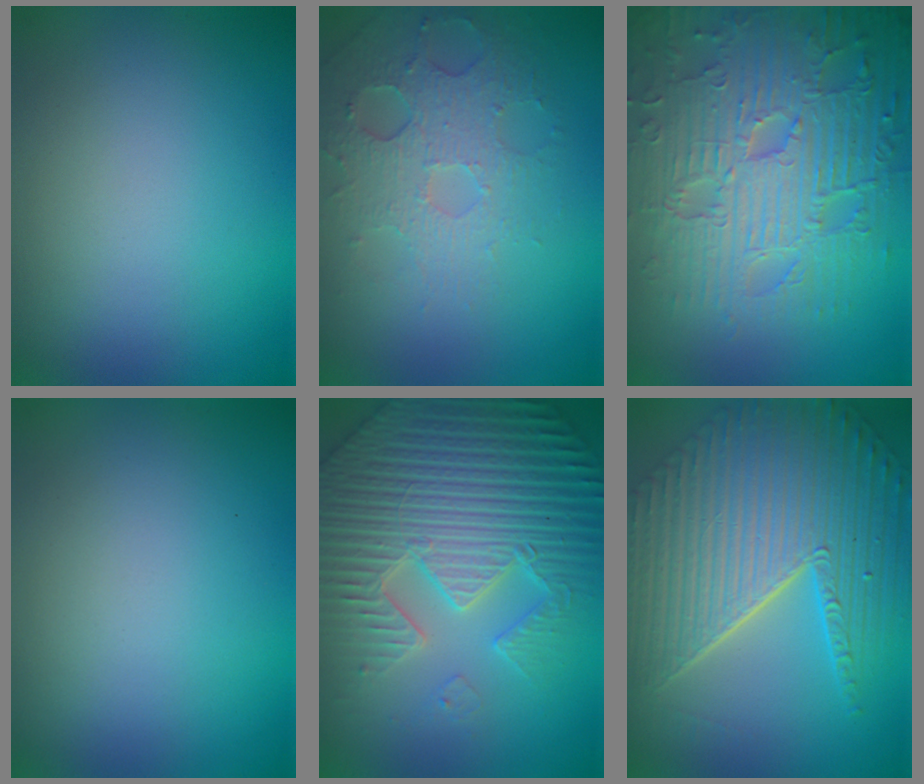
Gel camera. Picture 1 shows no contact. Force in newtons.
{"total": 3.6, "press": 3.3, "slide": 1.5}
{"total": 9.4, "press": 6.6, "slide": 6.7}
{"total": 0.0}
{"total": 7.7, "press": 7.4, "slide": 2.1}
{"total": 11.0, "press": 7.3, "slide": 8.2}